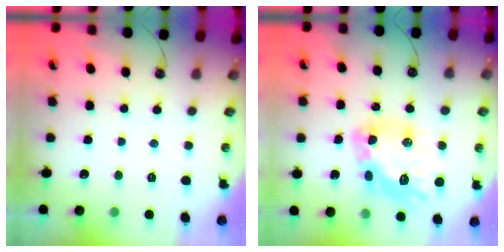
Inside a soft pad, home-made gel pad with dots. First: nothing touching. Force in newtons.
{"total": 15.3, "press": 15.2, "slide": 1.4}